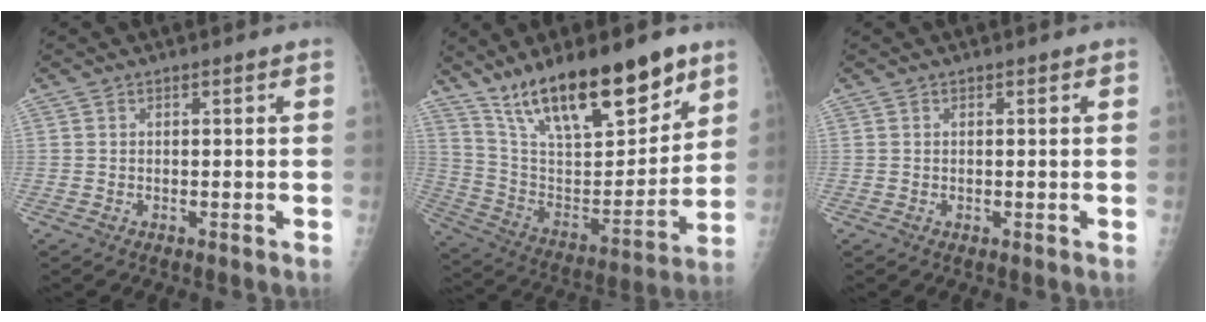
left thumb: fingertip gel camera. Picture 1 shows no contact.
{"total": 24.4, "force": [16.4, 8.2, 16.1], "torque": [-0.229, -0.057, 0.292]}
{"total": 0.0}